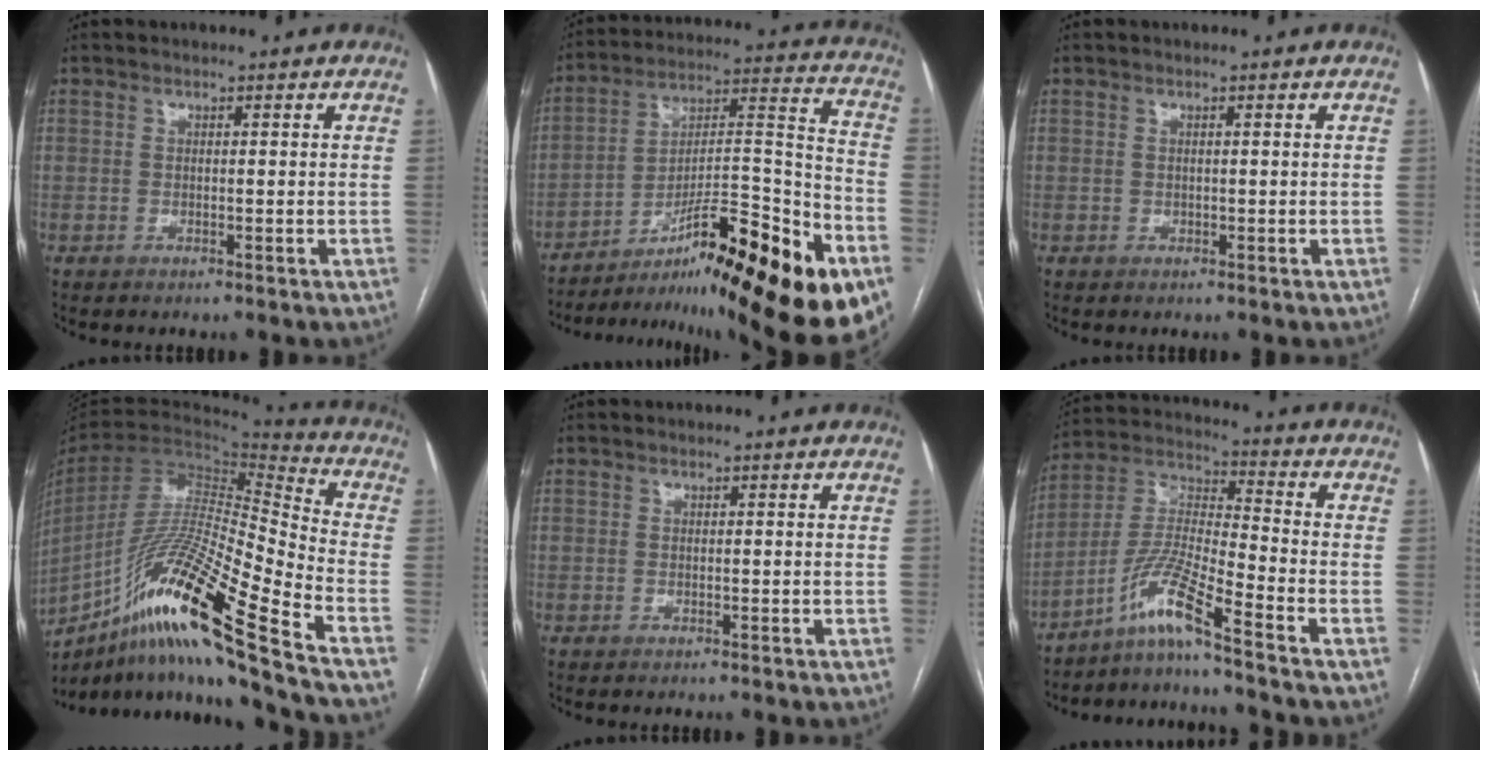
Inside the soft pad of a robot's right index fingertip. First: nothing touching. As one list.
[{"total": 28.2, "force": [-18.5, 2.4, 21.1], "torque": [-0.237, 0.005, -0.285]}, {"total": 0.0}, {"total": 24.3, "force": [-14.1, -0.1, 19.8], "torque": [-0.356, -0.037, -0.259]}, {"total": 0.0}, {"total": 9.3, "force": [-6.8, -1.2, 6.2], "torque": [-0.139, -0.005, -0.134]}]